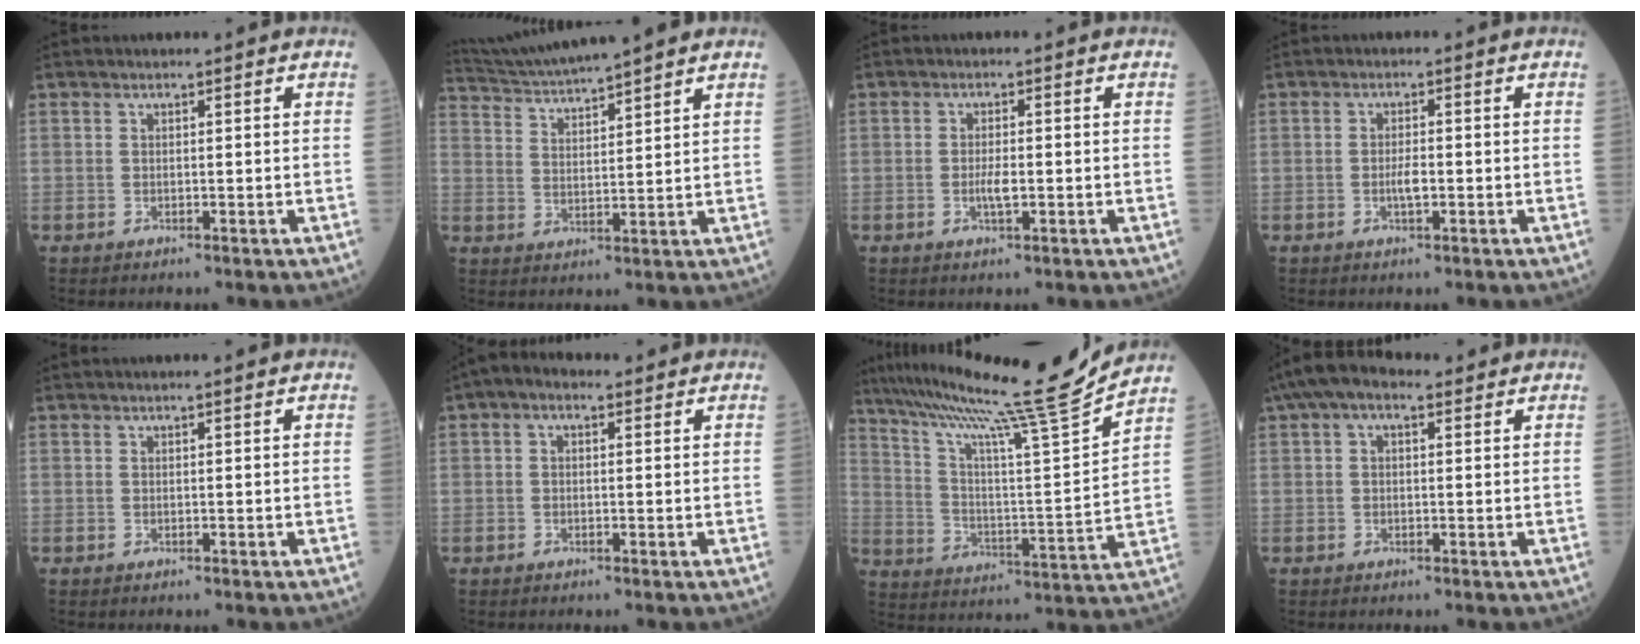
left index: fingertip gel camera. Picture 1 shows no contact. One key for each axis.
{"total": 11.0, "fx": 10.1, "fy": -0.8, "fz": 4.4, "tx": -0.086, "ty": 0.023, "tz": 0.173}
{"total": 2.3, "fx": -0.7, "fy": 0.4, "fz": 2.1, "tx": -0.044, "ty": -0.004, "tz": -0.013}
{"total": 2.0, "fx": -0.7, "fy": 0.4, "fz": 1.9, "tx": -0.035, "ty": -0.002, "tz": -0.014}
{"total": 1.7, "fx": 1.5, "fy": -0.2, "fz": 0.7, "tx": -0.005, "ty": 0.006, "tz": 0.019}
{"total": 2.9, "fx": 1.3, "fy": 1.6, "fz": 2.0, "tx": -0.045, "ty": 0.024, "tz": 0.021}
{"total": 20.8, "fx": 18.1, "fy": -2.6, "fz": 9.9, "tx": -0.172, "ty": -0.039, "tz": 0.279}
{"total": 6.2, "fx": 3.6, "fy": 2.7, "fz": 4.3, "tx": -0.089, "ty": 0.041, "tz": 0.060}